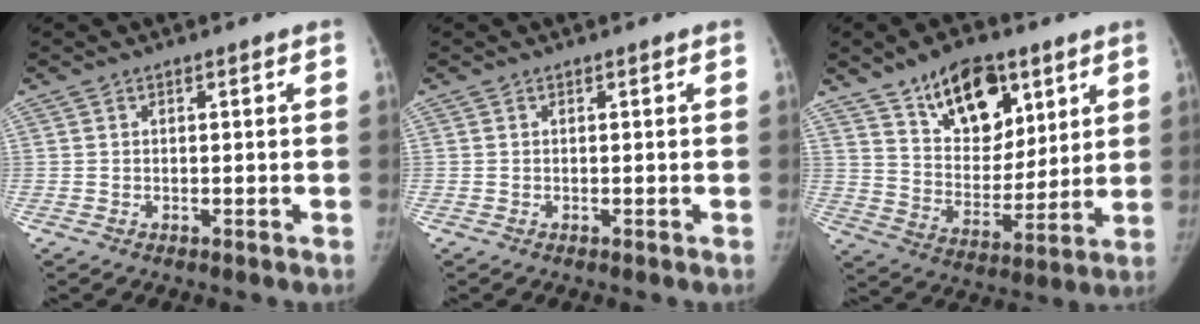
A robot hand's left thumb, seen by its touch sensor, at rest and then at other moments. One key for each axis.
{"total": 0.0}
{"total": 16.8, "fx": 9.8, "fy": 9.4, "fz": 9.8, "tx": -0.102, "ty": -0.056, "tz": 0.169}